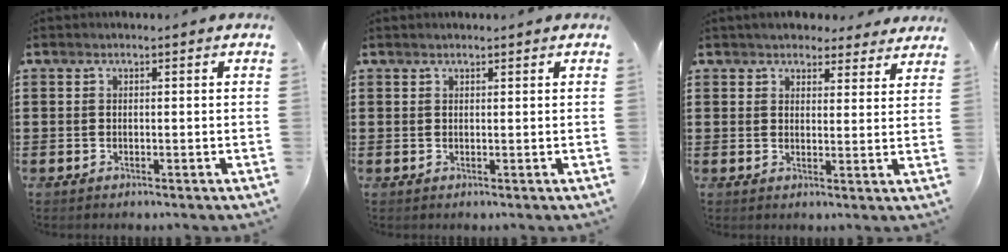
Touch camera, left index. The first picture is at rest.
{"total": 0.5, "force": [0.5, 0.0, 0.2], "torque": [-0.005, -0.001, 0.010]}
{"total": 3.9, "force": [3.7, 0.8, 0.6], "torque": [-0.023, -0.009, 0.069]}